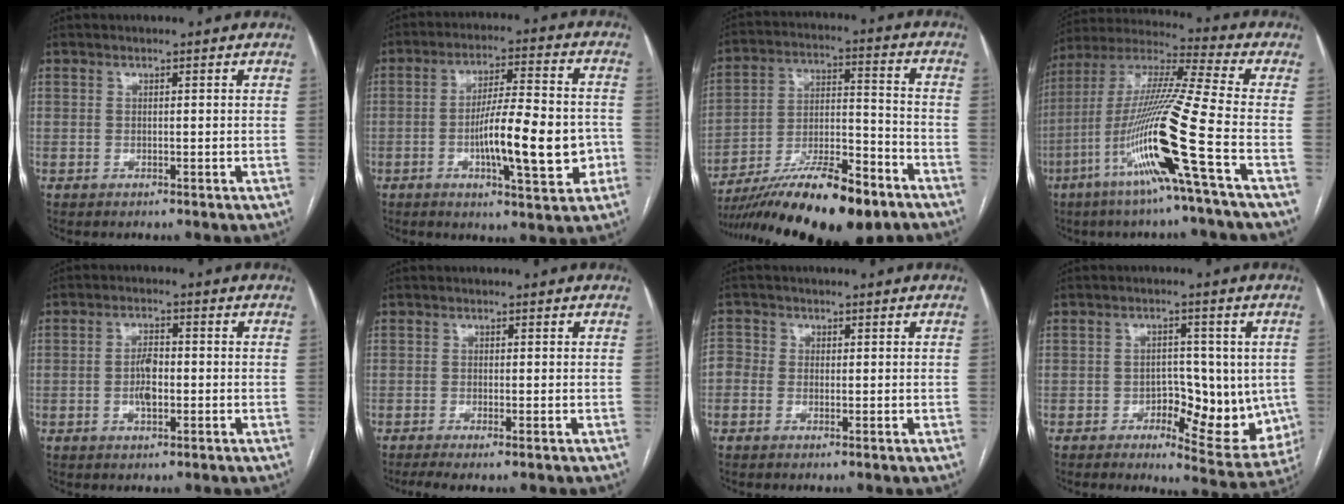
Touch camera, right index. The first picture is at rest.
{"total": 13.8, "force": [-3.4, 2.4, 13.1], "torque": [-0.212, 0.008, -0.051]}
{"total": 20.7, "force": [-15.1, 3.9, 13.7], "torque": [-0.206, -0.002, -0.253]}
{"total": 18.3, "force": [-7.2, -1.9, 16.7], "torque": [-0.335, -0.019, -0.144]}
{"total": 3.8, "force": [-0.8, 1.6, 3.4], "torque": [-0.065, 0.004, -0.015]}
{"total": 3.4, "force": [-2.6, -0.1, 2.2], "torque": [-0.032, -0.007, -0.042]}
{"total": 2.7, "force": [-0.5, 2.6, 0.9], "torque": [-0.011, 0.012, -0.019]}
{"total": 10.5, "force": [-1.7, 5.2, 8.9], "torque": [-0.099, 0.003, -0.013]}